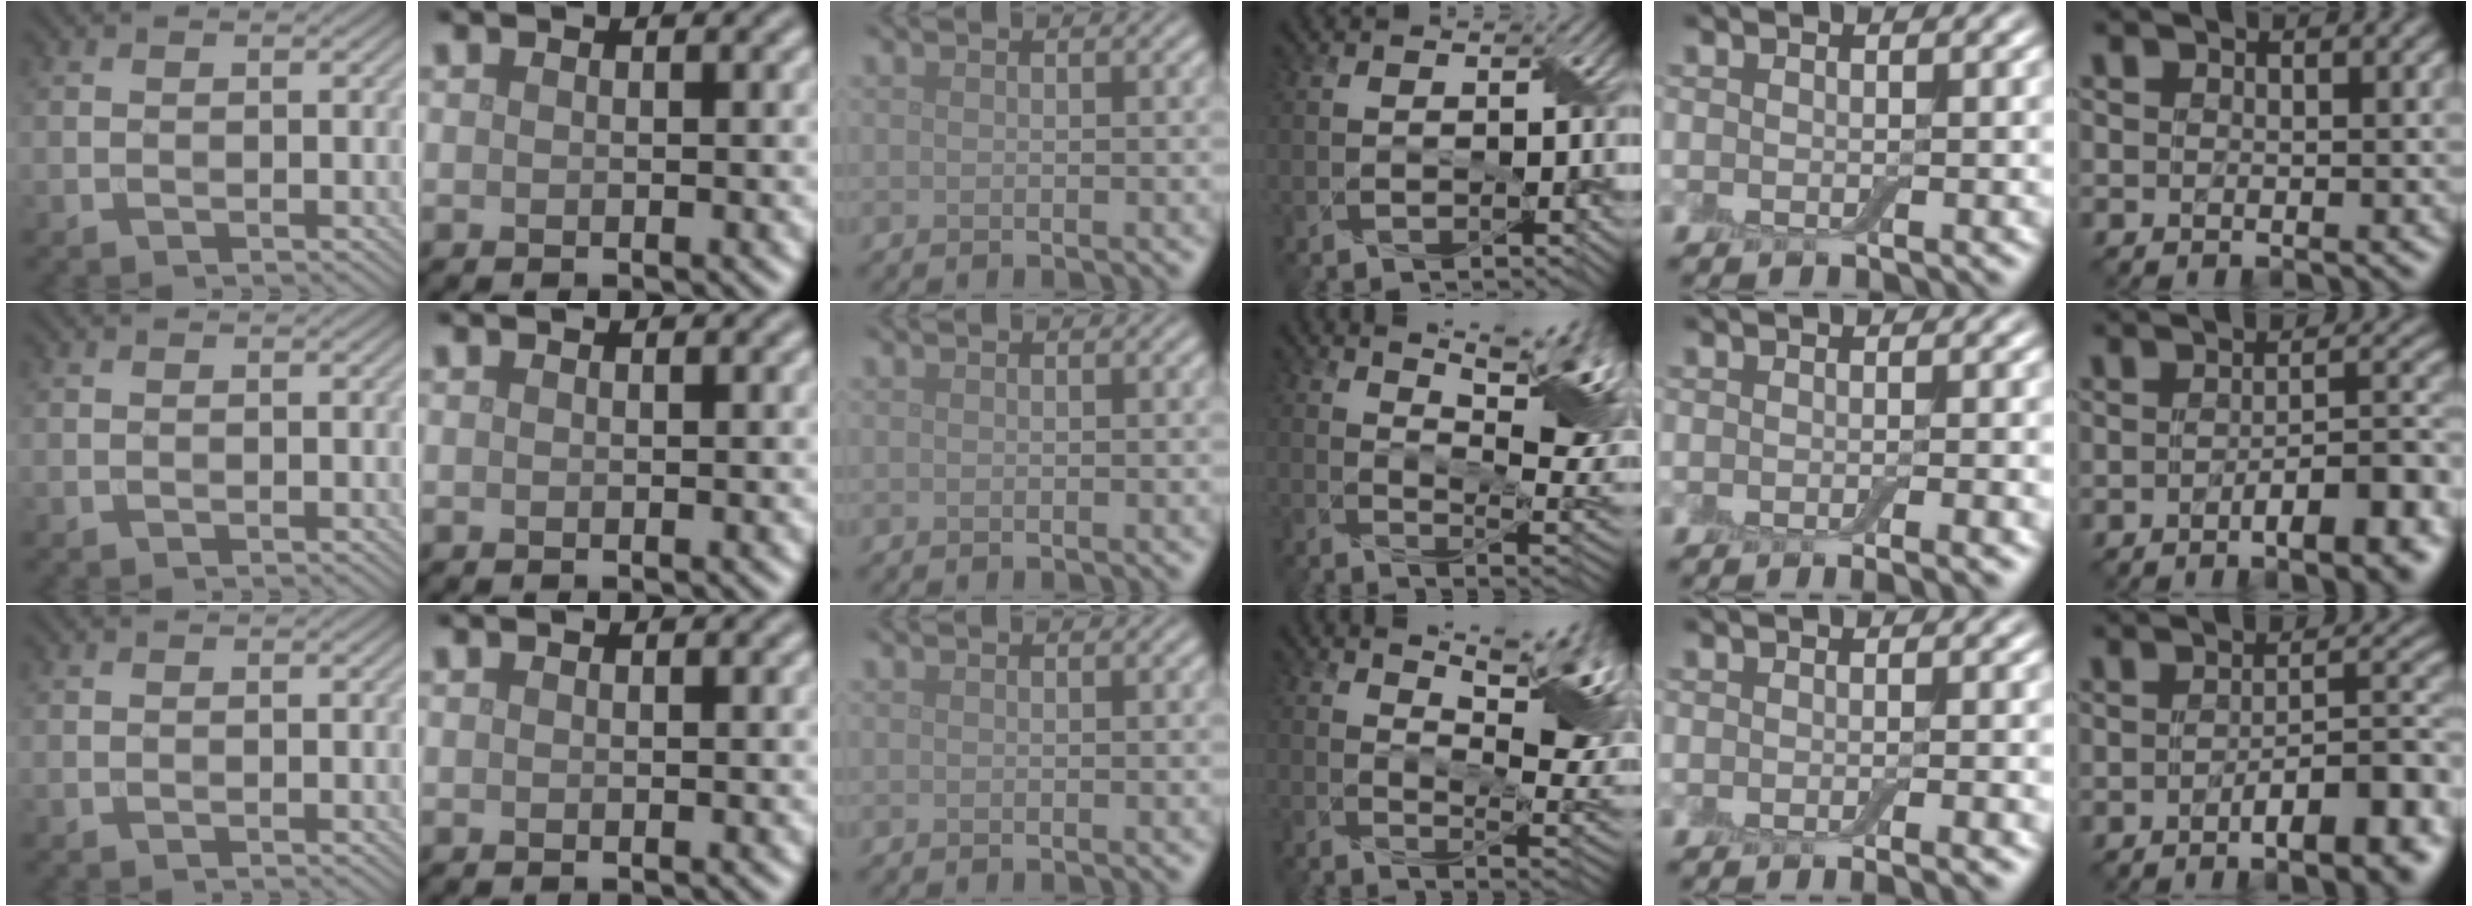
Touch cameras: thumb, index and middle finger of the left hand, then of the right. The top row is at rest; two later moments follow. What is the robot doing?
{"motion": "wrap", "object": "adhesive wrap"}